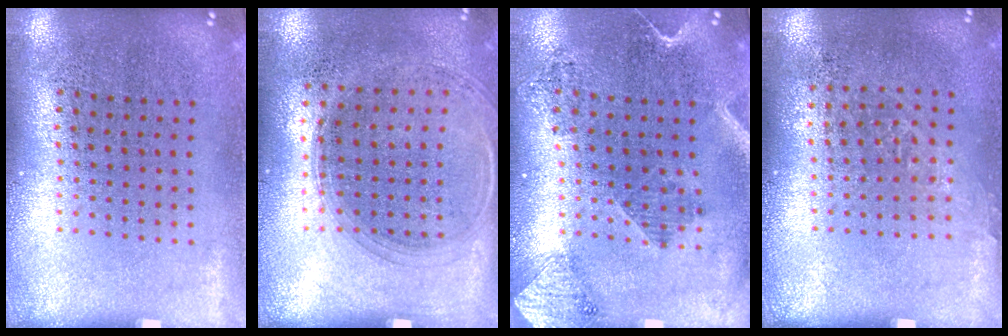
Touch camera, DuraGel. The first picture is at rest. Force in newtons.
{"total": 1.4, "press": 1.2, "slide": 0.6}
{"total": 2.0, "press": 1.7, "slide": 1.1}
{"total": 0.8, "press": 0.6, "slide": 0.6}